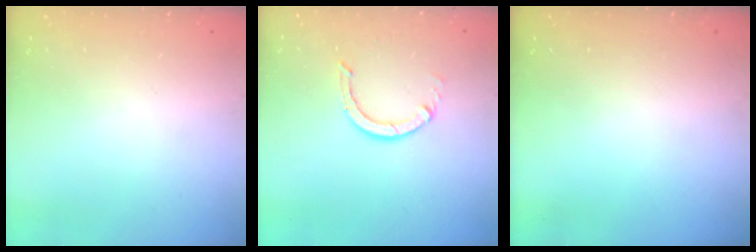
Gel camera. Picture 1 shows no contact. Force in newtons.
{"total": 3.7, "press": 3.7, "slide": 0.3}
{"total": 0.0}